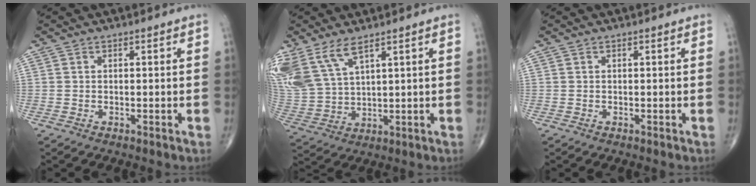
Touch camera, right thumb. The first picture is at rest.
{"total": 11.8, "force": [7.3, 5.0, 7.8], "torque": [-0.181, -0.022, 0.165]}
{"total": 0.0}